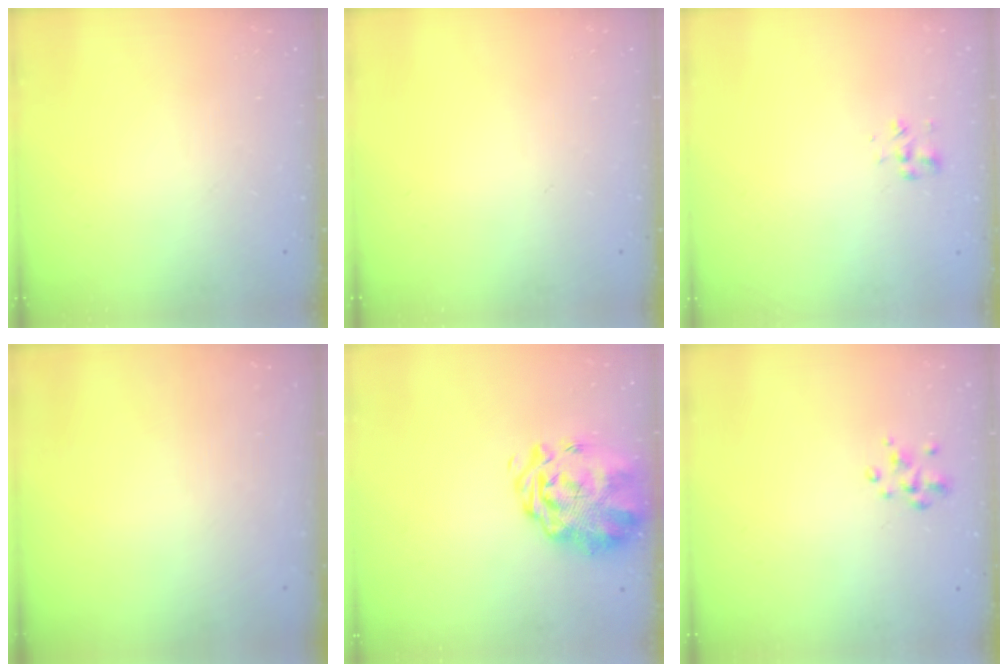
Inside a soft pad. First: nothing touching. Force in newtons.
{"total": 0.0}
{"total": 2.3, "press": 2.2, "slide": 0.7}
{"total": 0.0}
{"total": 4.4, "press": 4.1, "slide": 1.7}
{"total": 2.0, "press": 1.9, "slide": 0.6}